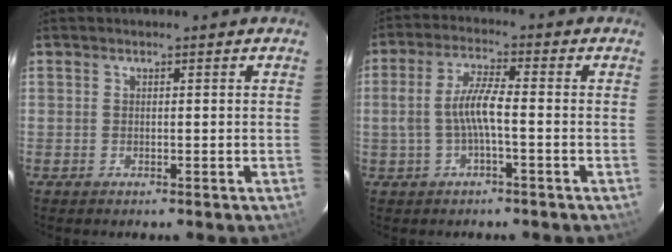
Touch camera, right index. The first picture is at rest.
{"total": 6.3, "force": [-1.3, 1.0, 6.1], "torque": [-0.126, 0.006, -0.021]}